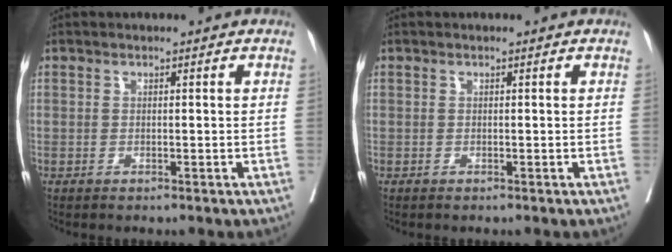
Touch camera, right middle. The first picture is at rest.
{"total": 0.0}